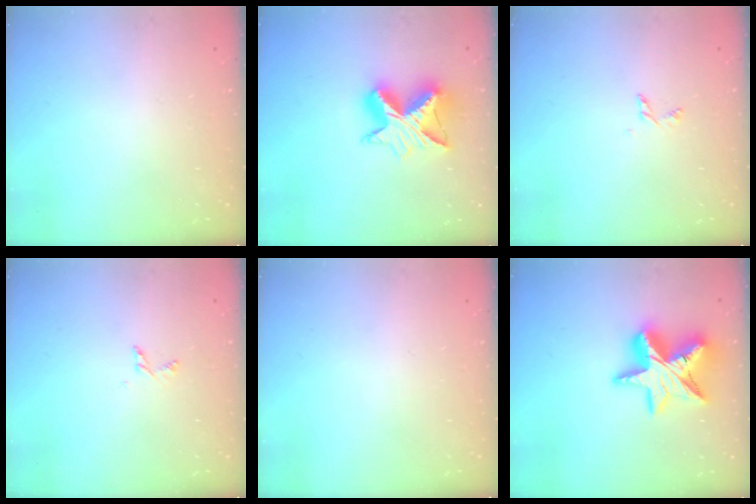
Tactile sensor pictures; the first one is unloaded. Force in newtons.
{"total": 12.8, "press": 12.8, "slide": 0.8}
{"total": 2.8, "press": 2.8, "slide": 0.2}
{"total": 2.8, "press": 2.8, "slide": 0.2}
{"total": 0.0}
{"total": 20.0, "press": 19.9, "slide": 1.7}